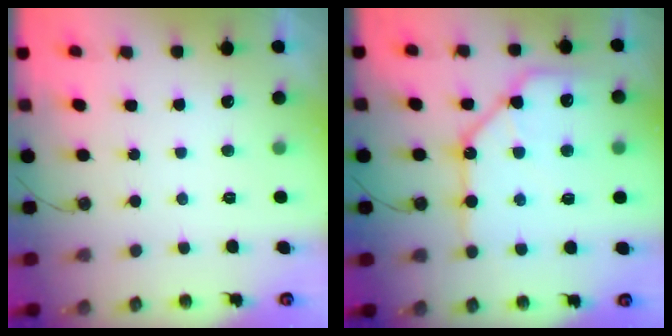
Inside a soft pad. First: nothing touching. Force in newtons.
{"total": 13.5, "press": 13.4, "slide": 1.4}